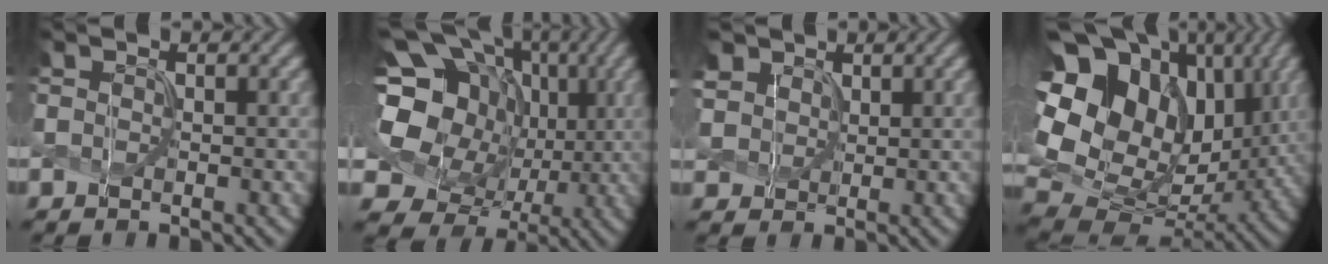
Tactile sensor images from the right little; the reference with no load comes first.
{"total": 17.1, "force": [1.8, 14.4, 9.0], "torque": [-0.188, 0.013, 0.024]}
{"total": 4.2, "force": [2.2, 3.2, 1.6], "torque": [-0.071, 0.006, 0.047]}
{"total": 20.6, "force": [6.9, 14.6, 12.7], "torque": [-0.276, 0.043, 0.141]}